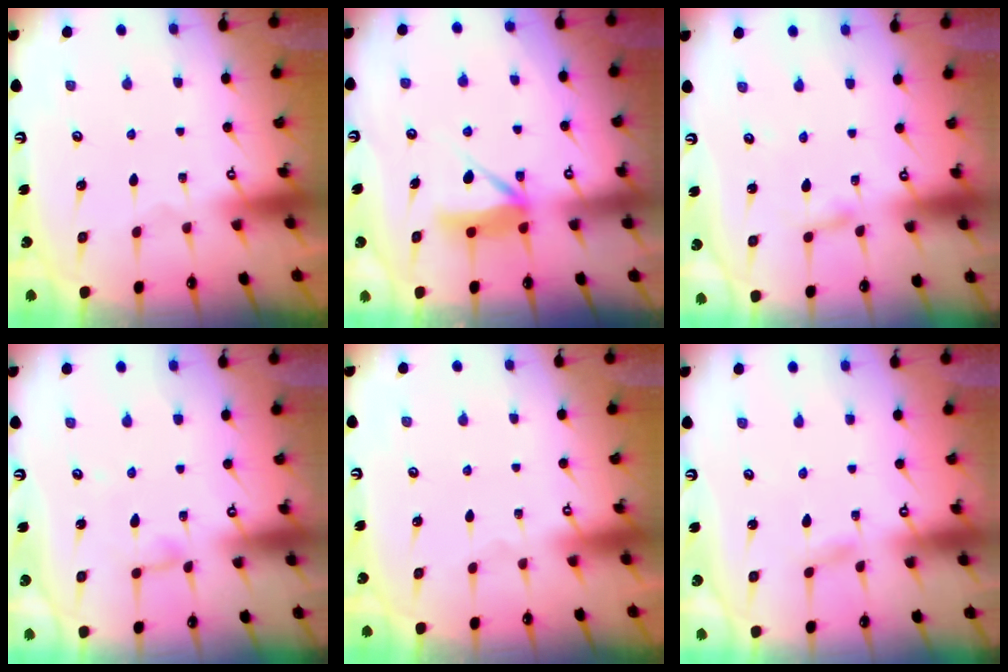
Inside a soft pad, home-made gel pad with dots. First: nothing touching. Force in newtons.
{"total": 8.0, "press": 8.0, "slide": 0.5}
{"total": 2.0, "press": 2.0, "slide": 0.2}
{"total": 3.6, "press": 3.6, "slide": 0.2}
{"total": 0.0}
{"total": 2.4, "press": 2.3, "slide": 0.3}